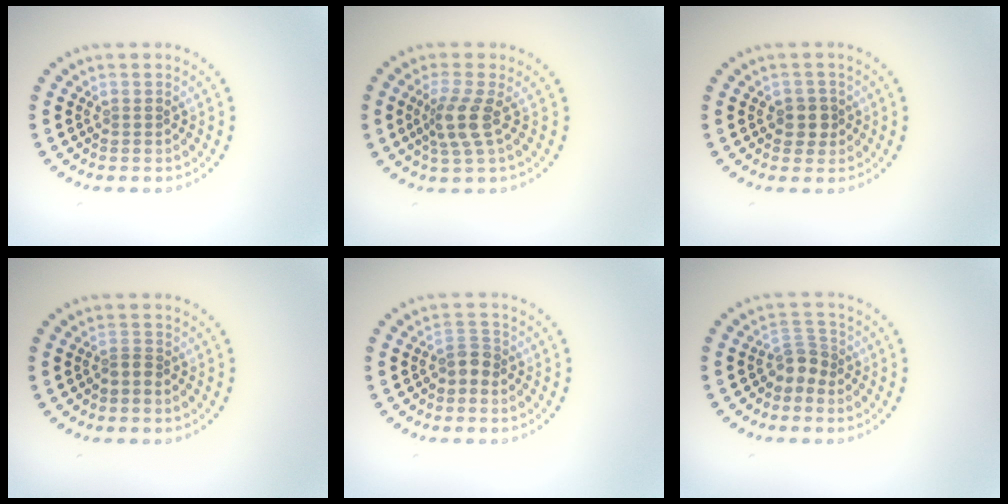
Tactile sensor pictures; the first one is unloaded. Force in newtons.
{"total": 3.0, "press": 2.2, "slide": 1.9}
{"total": 1.8, "press": 1.6, "slide": 0.7}
{"total": 0.8, "press": 0.6, "slide": 0.6}
{"total": 1.8, "press": 1.5, "slide": 1.0}
{"total": 2.2, "press": 1.6, "slide": 1.5}